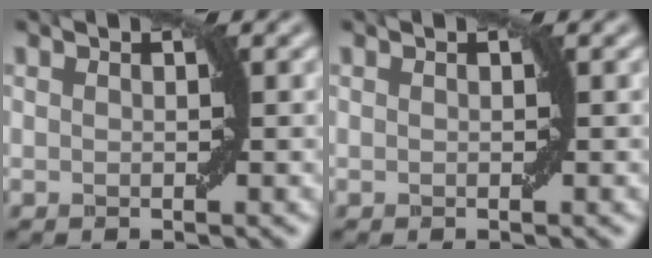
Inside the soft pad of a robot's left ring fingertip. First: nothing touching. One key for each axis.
{"total": 0.0}